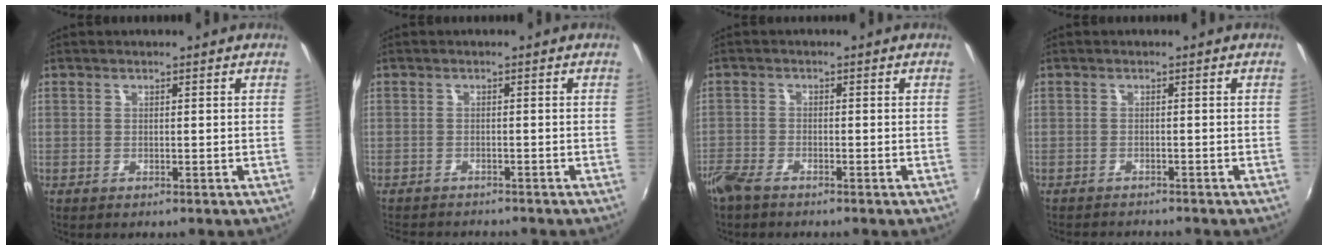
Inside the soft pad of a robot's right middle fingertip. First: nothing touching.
{"total": 5.8, "force": [-5.4, 1.1, 1.6], "torque": [-0.047, -0.017, -0.087]}
{"total": 4.6, "force": [-3.8, 1.4, 2.1], "torque": [-0.059, -0.014, -0.077]}
{"total": 3.6, "force": [-3.5, 0.3, 0.9], "torque": [-0.029, -0.015, -0.058]}